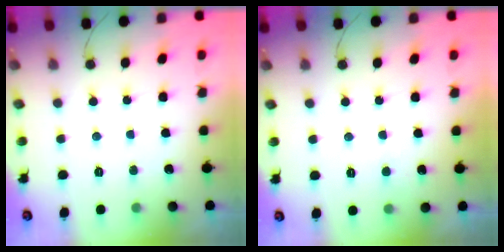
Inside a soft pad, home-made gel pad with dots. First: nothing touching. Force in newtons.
{"total": 2.1, "press": 2.1, "slide": 0.3}